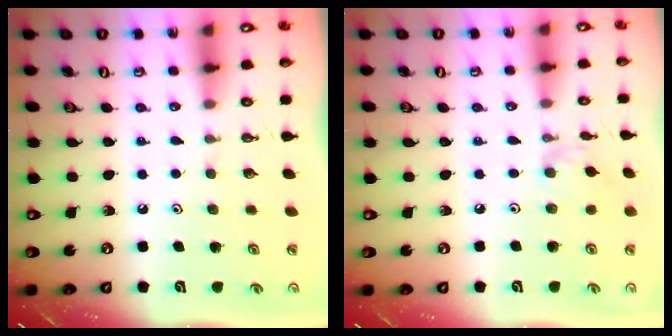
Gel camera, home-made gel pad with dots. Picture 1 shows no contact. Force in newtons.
{"total": 2.4, "press": 2.3, "slide": 0.5}